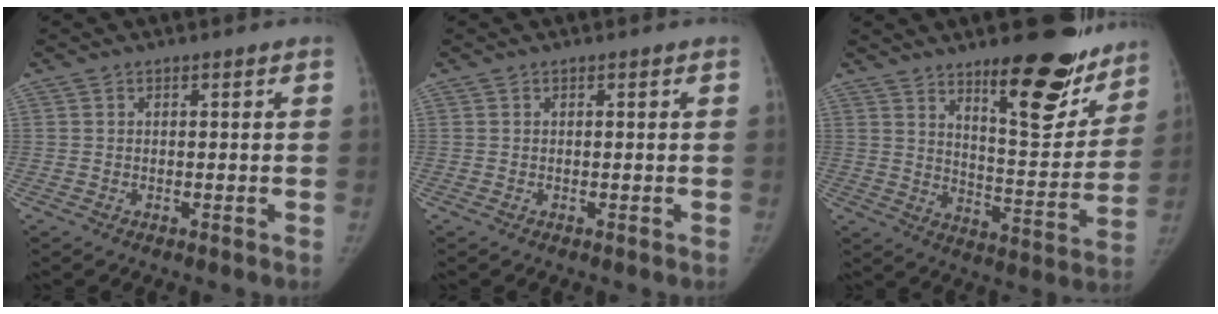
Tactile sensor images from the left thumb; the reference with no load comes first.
{"total": 0.0}
{"total": 19.3, "force": [13.0, 6.4, 12.8], "torque": [-0.119, -0.102, 0.191]}